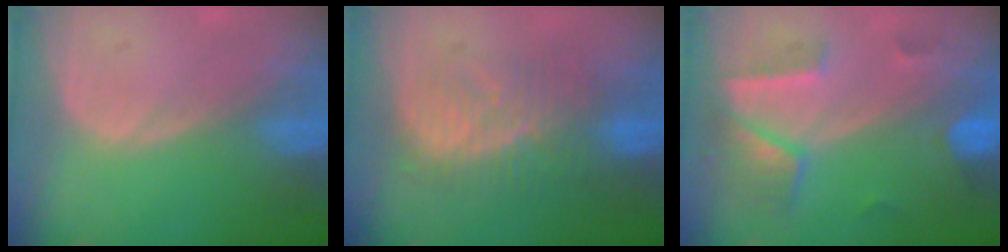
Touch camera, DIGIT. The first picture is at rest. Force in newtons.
{"total": 8.0, "press": 7.9, "slide": 1.5}
{"total": 7.2, "press": 6.3, "slide": 3.4}